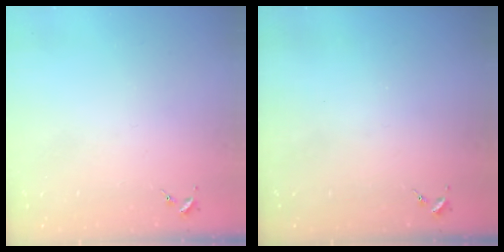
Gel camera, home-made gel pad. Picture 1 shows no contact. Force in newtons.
{"total": 0.0}